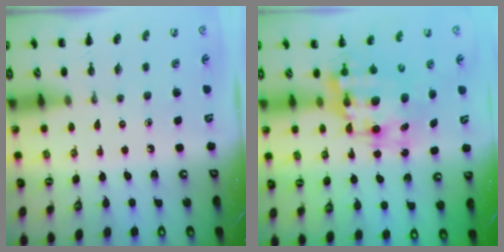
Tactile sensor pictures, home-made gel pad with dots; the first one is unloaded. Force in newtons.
{"total": 10.1, "press": 9.8, "slide": 2.6}